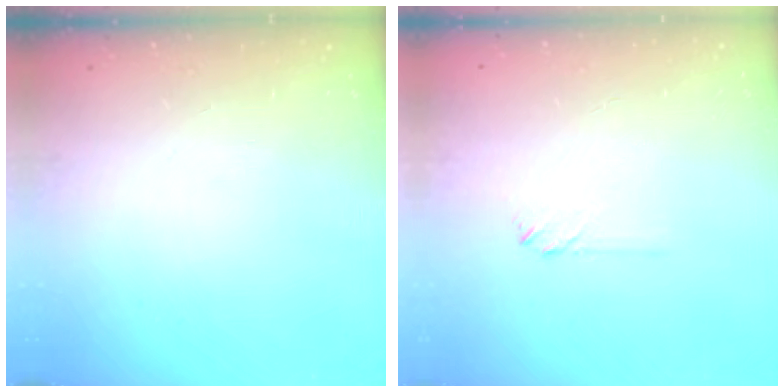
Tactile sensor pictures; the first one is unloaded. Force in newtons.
{"total": 2.0, "press": 2.0, "slide": 0.3}